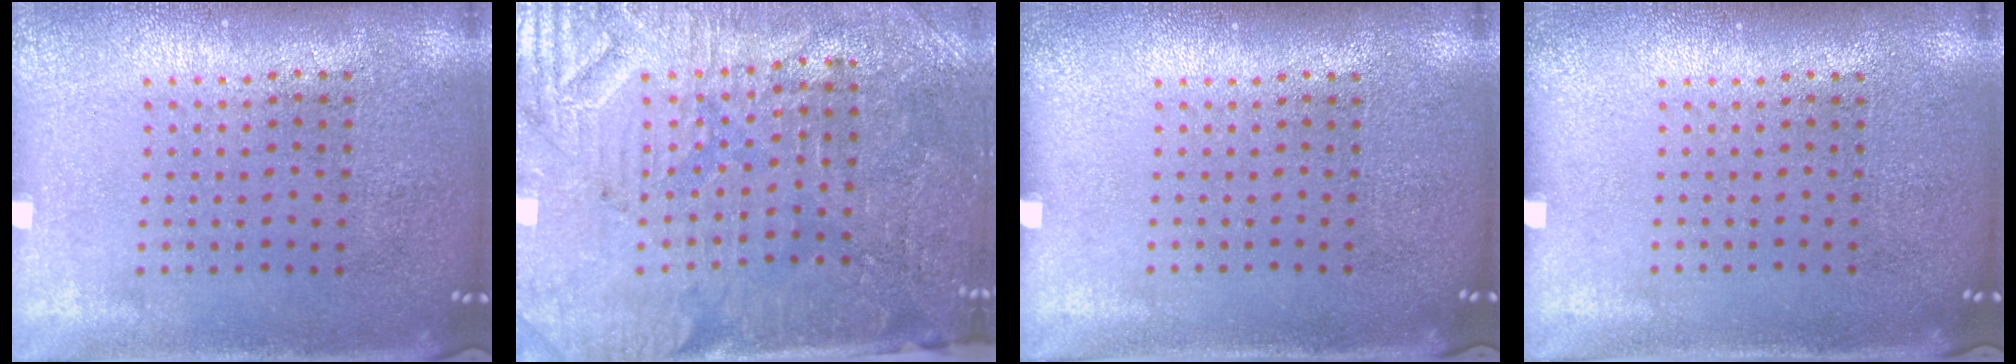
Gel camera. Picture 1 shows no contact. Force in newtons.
{"total": 3.8, "press": 3.5, "slide": 1.3}
{"total": 0.0}
{"total": 0.0}